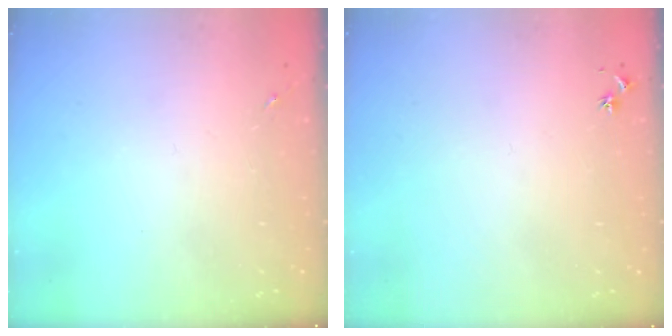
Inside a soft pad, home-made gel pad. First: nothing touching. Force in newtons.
{"total": 3.0, "press": 2.9, "slide": 0.3}